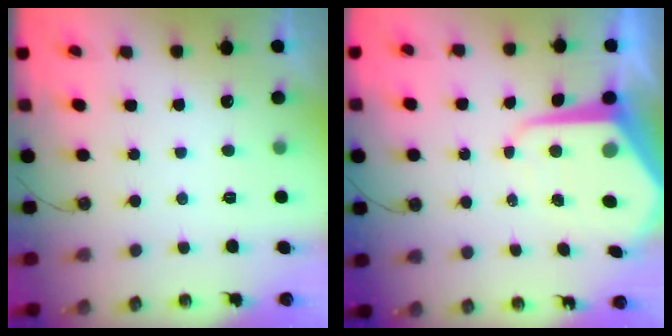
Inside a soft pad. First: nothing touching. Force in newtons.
{"total": 10.6, "press": 10.6, "slide": 0.9}